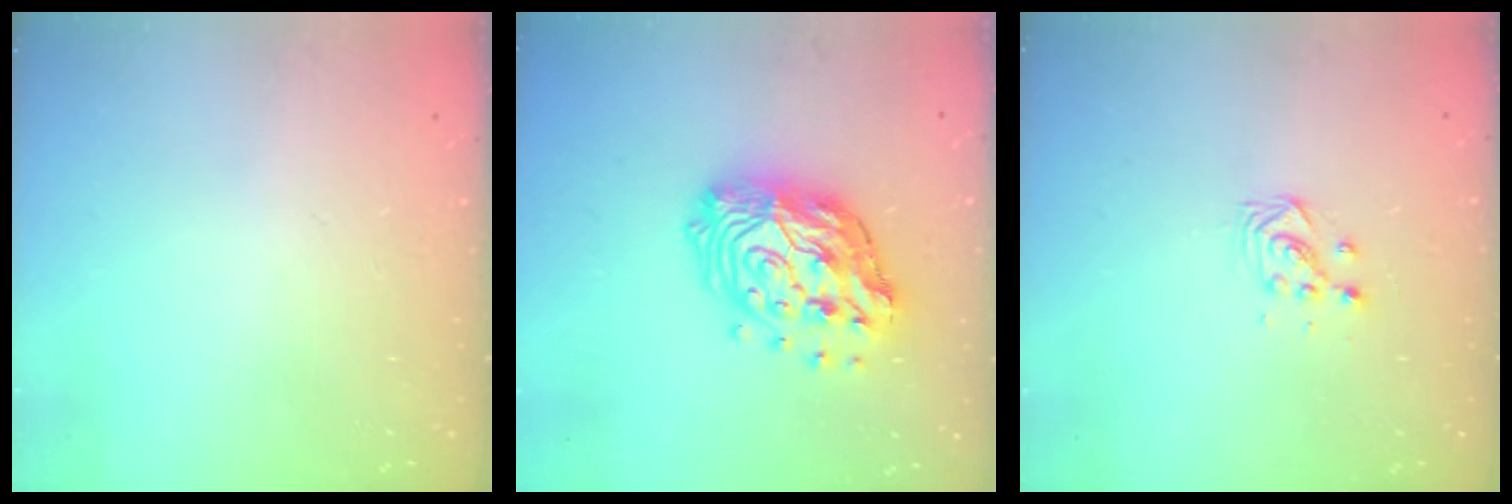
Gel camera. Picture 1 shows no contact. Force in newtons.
{"total": 18.3, "press": 18.2, "slide": 1.8}
{"total": 3.6, "press": 3.6, "slide": 0.4}